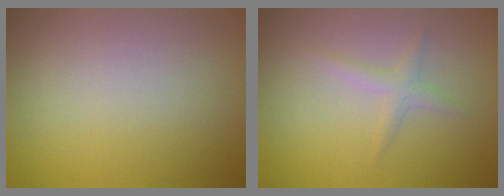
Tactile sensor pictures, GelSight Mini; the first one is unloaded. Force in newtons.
{"total": 1.3, "press": 1.3, "slide": 0.0}